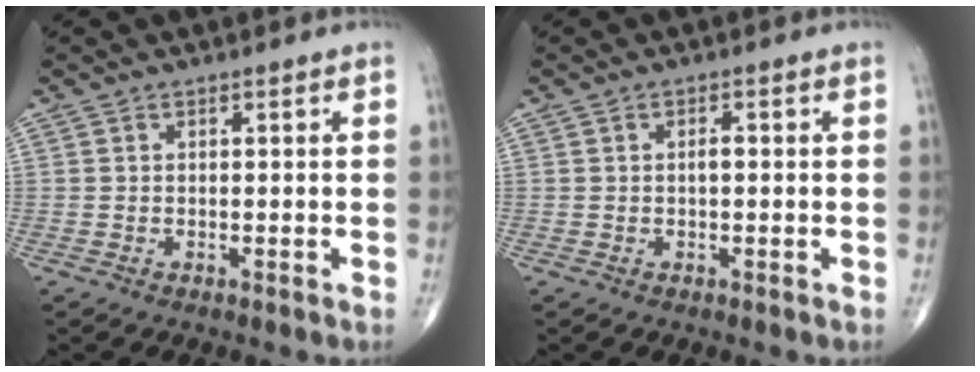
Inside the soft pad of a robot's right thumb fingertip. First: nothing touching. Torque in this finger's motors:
{"motor_torque": [0.65, 0.58, 0.48, 0.08, 0.00]}